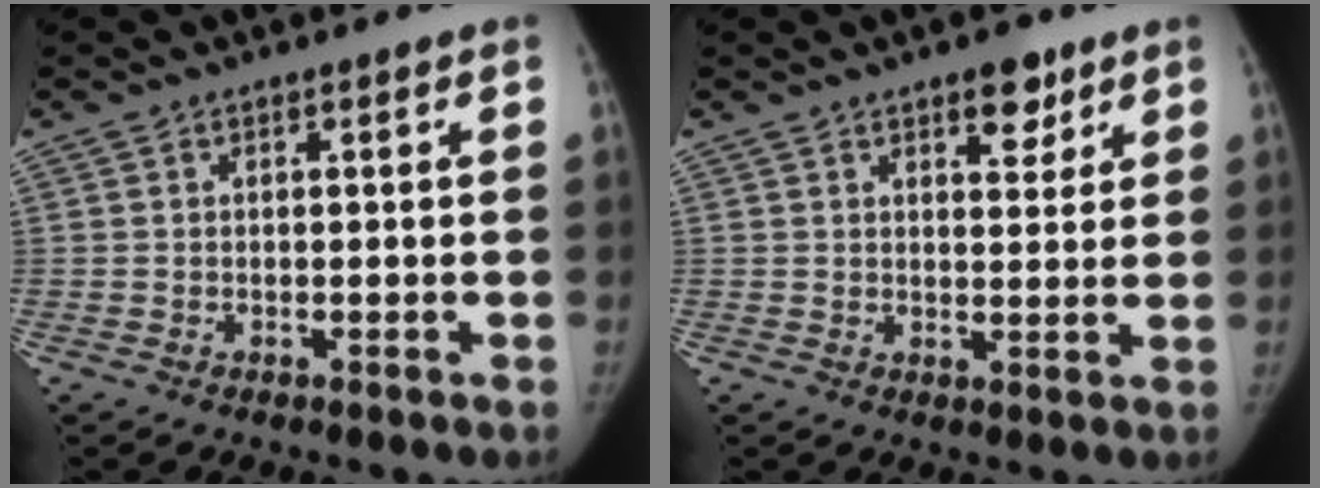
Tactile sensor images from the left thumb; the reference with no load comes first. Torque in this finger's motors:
{"motor_torque": [0.40, -0.19, 0.66, -0.24, 0.16]}